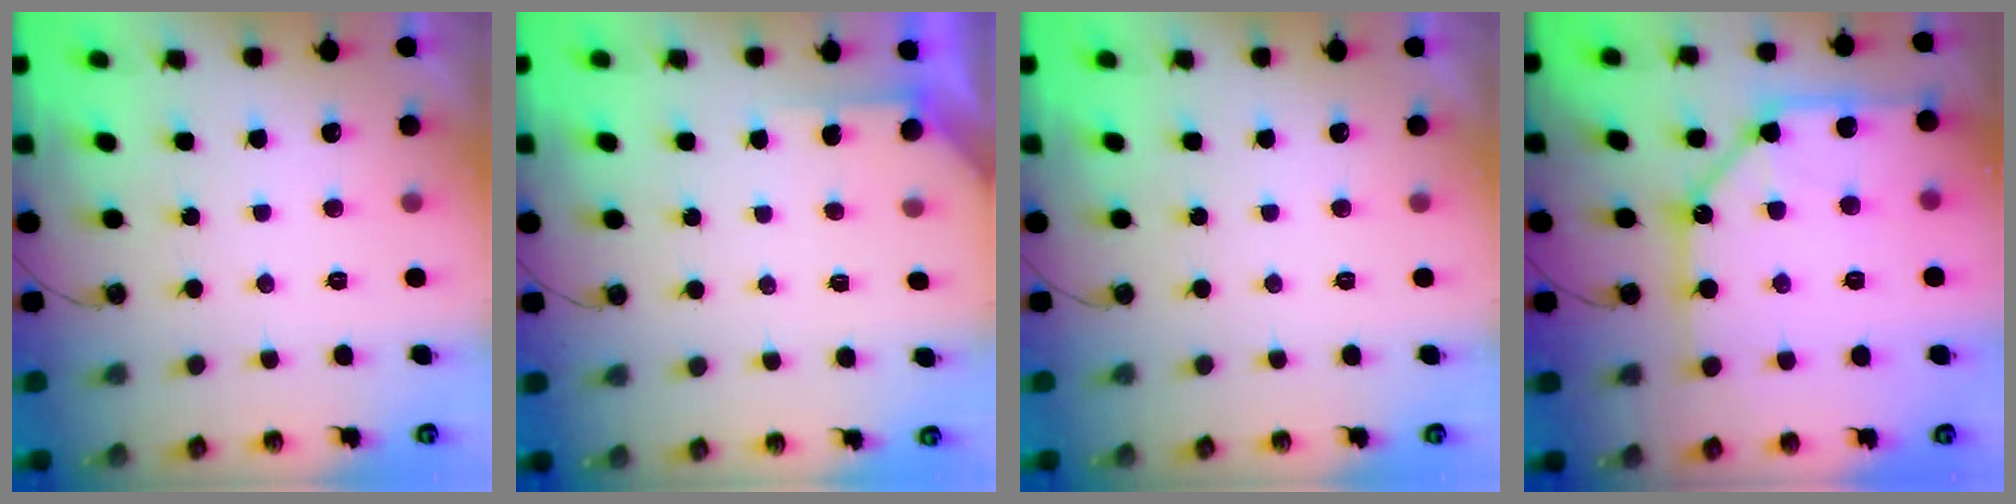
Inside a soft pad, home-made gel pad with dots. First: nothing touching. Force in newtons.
{"total": 2.5, "press": 2.5, "slide": 0.3}
{"total": 0.0}
{"total": 17.5, "press": 17.3, "slide": 2.3}